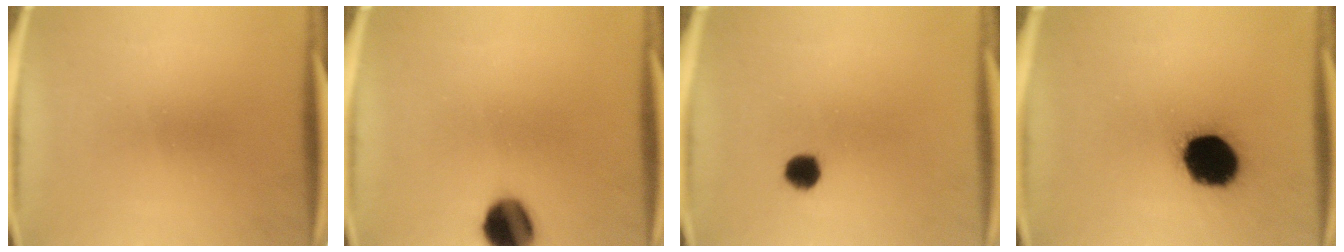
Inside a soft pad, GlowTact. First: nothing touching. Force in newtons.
{"total": 9.8}
{"total": 3.8}
{"total": 18.4}